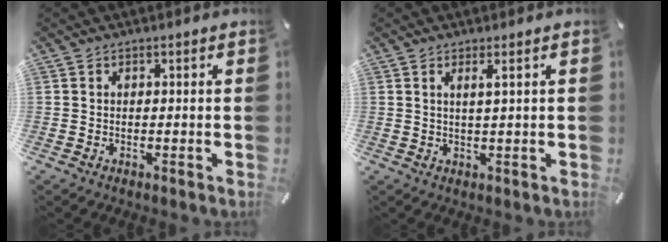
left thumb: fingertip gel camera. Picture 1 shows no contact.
{"total": 2.4, "force": [1.0, -0.3, 2.2], "torque": [-0.043, -0.005, 0.016]}